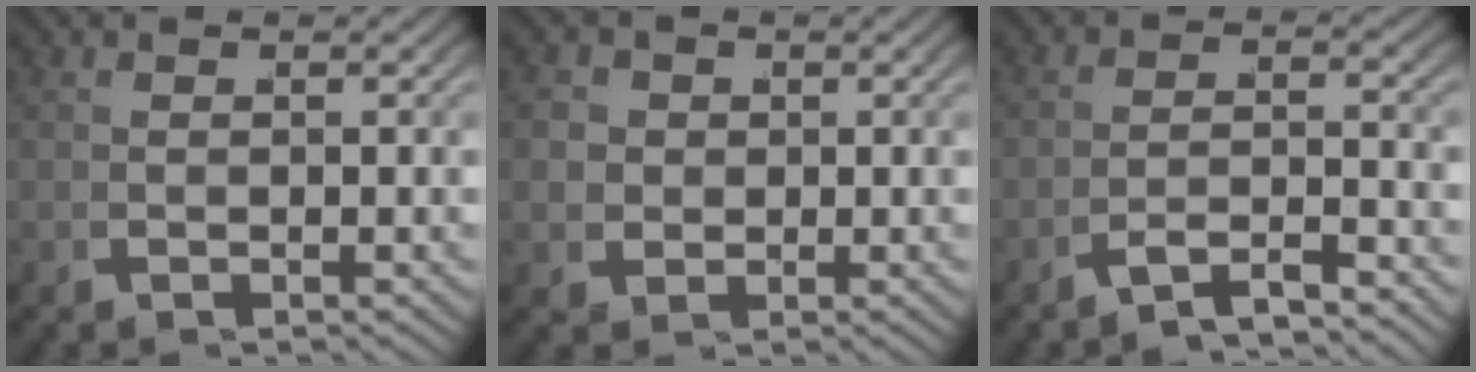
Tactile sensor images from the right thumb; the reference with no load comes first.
{"total": 4.5, "force": [0.6, 4.2, 1.6], "torque": [-0.046, -0.009, 0.011]}
{"total": 3.2, "force": [-2.5, 0.7, 1.8], "torque": [-0.025, -0.002, -0.045]}